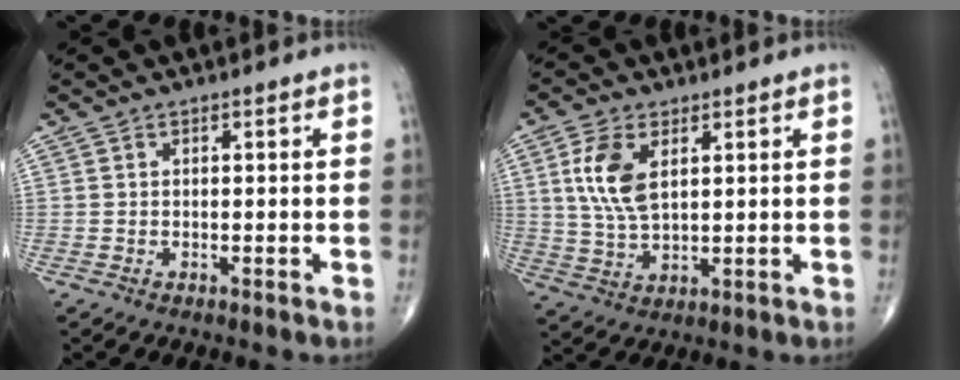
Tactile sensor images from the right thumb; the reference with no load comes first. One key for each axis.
{"total": 8.8, "fx": 2.8, "fy": 4.6, "fz": 7.0, "tx": -0.144, "ty": -0.007, "tz": 0.058}